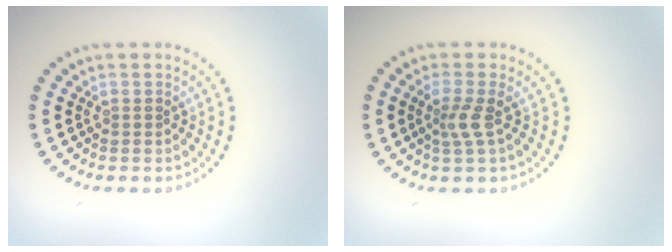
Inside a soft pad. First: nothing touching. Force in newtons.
{"total": 1.9, "press": 1.3, "slide": 1.4}